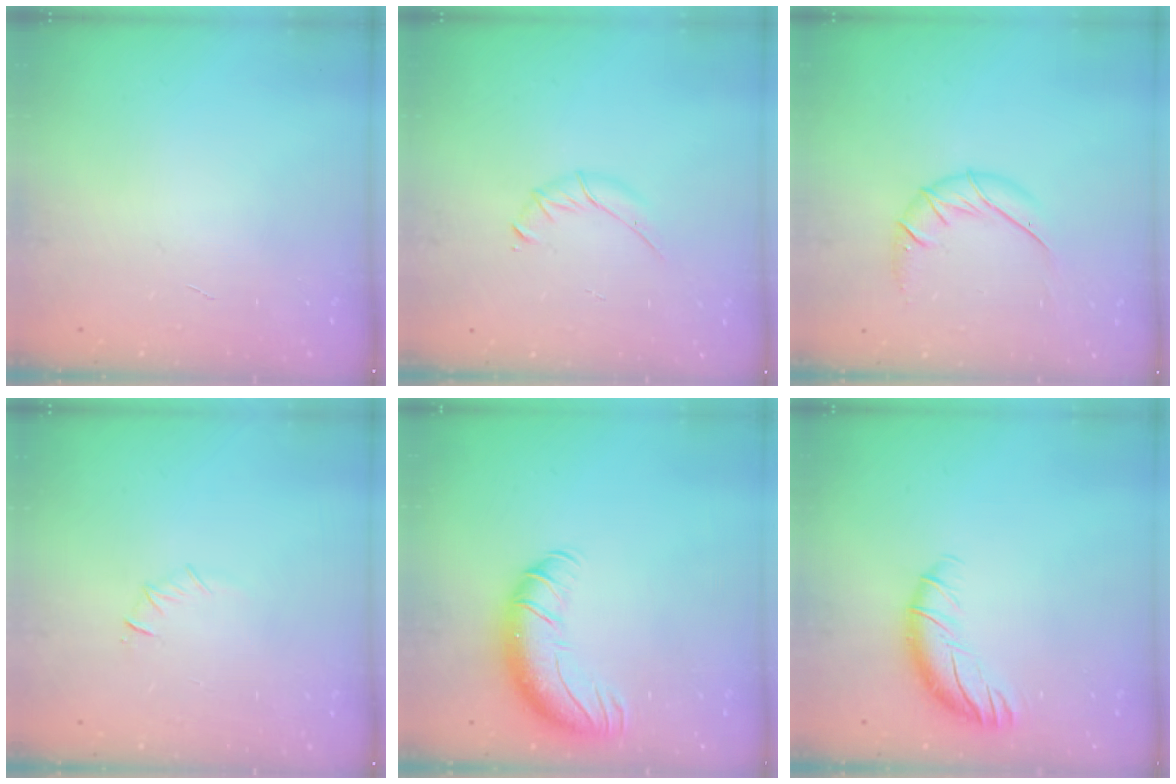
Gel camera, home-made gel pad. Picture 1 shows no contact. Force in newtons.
{"total": 4.9, "press": 4.7, "slide": 1.3}
{"total": 10.3, "press": 10.3, "slide": 0.9}
{"total": 4.0, "press": 3.9, "slide": 1.1}
{"total": 12.6, "press": 12.2, "slide": 3.0}
{"total": 9.5, "press": 9.4, "slide": 1.6}